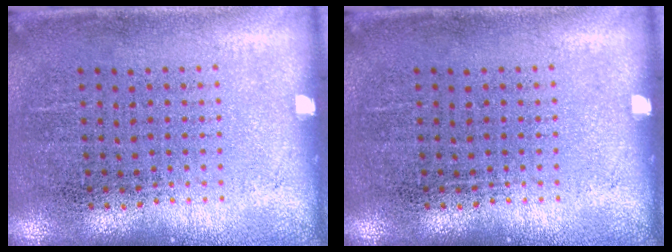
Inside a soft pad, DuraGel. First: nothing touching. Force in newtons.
{"total": 0.0}